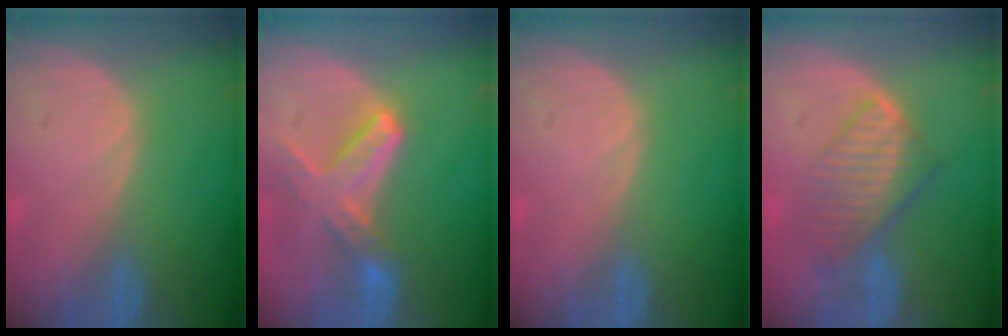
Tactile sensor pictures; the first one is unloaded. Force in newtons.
{"total": 8.0, "press": 7.0, "slide": 3.8}
{"total": 0.0}
{"total": 7.1, "press": 6.5, "slide": 2.8}